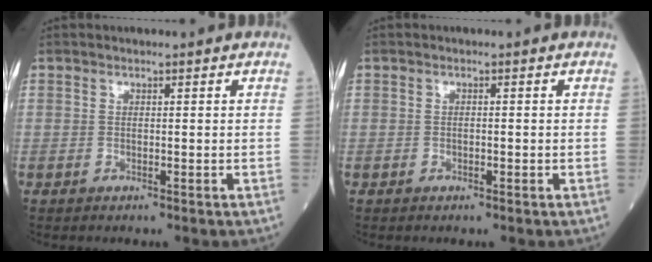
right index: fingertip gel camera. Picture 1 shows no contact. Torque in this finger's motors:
{"motor_torque": [-0.22, 0.13, -0.16, -0.06]}